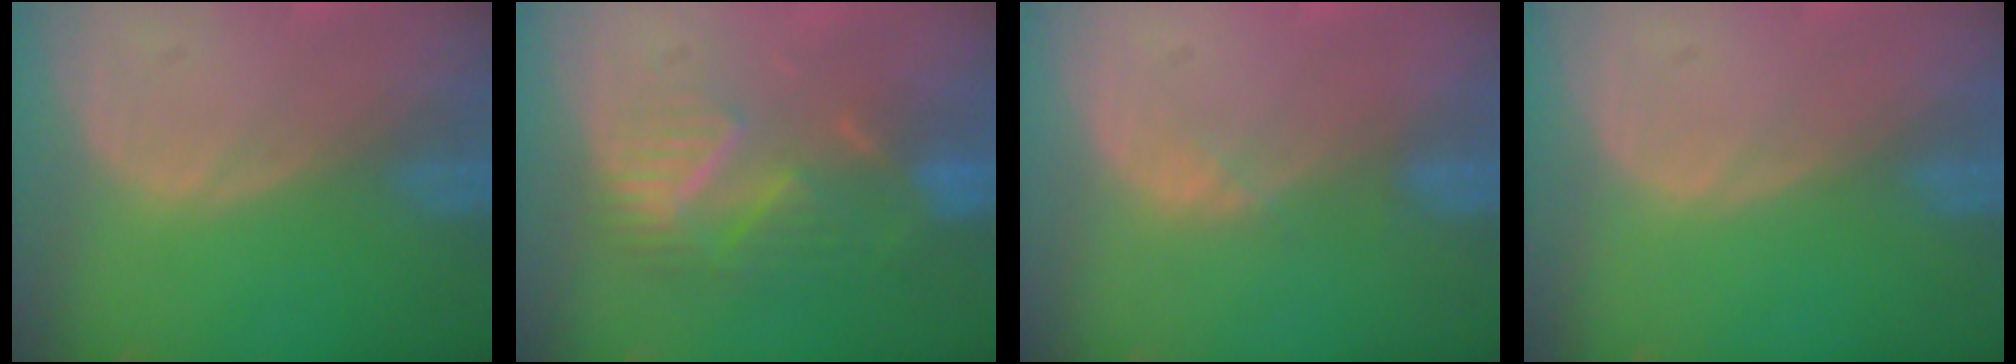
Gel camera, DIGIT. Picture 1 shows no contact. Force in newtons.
{"total": 8.9, "press": 7.8, "slide": 4.4}
{"total": 1.4, "press": 1.2, "slide": 0.7}
{"total": 0.0}